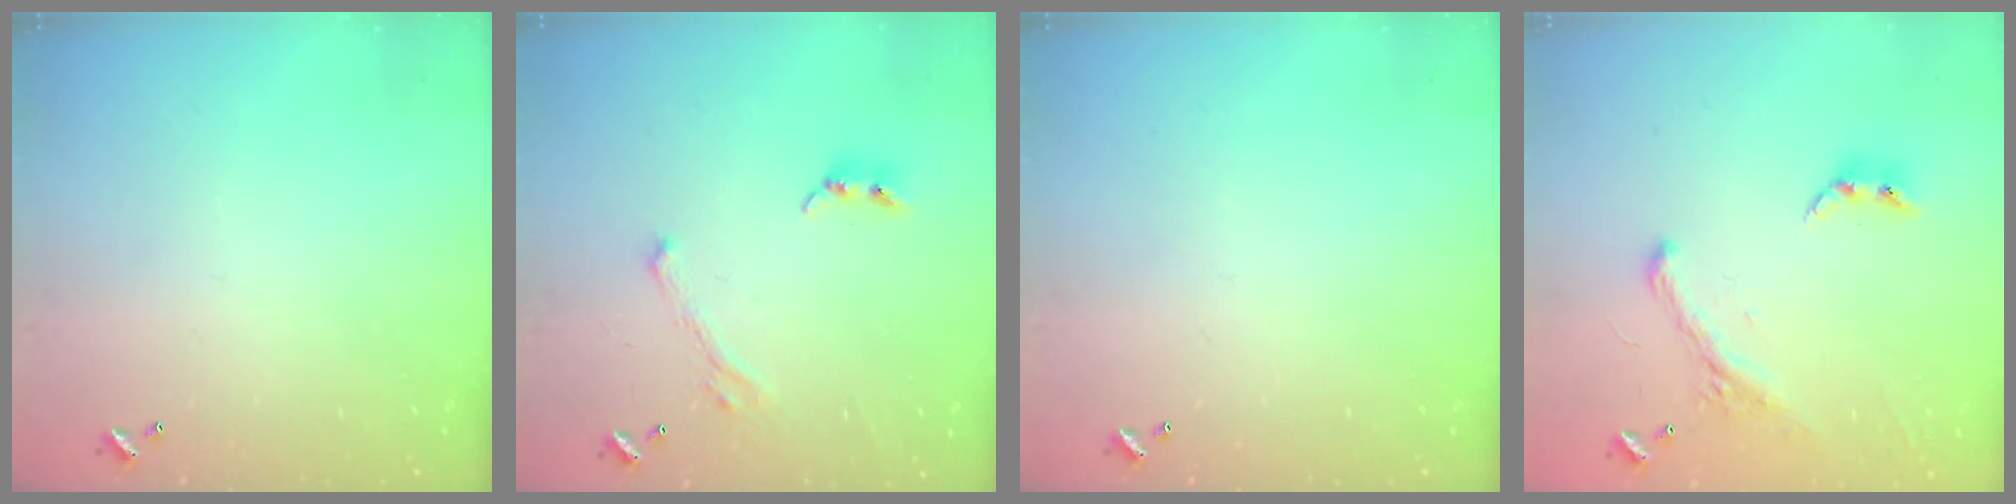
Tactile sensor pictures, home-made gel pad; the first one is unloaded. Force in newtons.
{"total": 3.7, "press": 3.5, "slide": 1.2}
{"total": 0.0}
{"total": 2.6, "press": 2.3, "slide": 1.3}